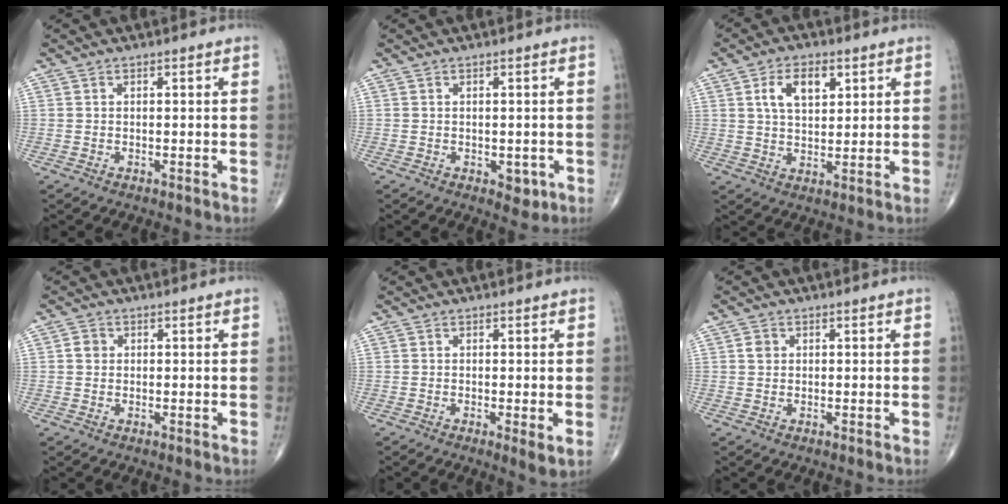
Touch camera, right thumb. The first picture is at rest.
{"total": 2.6, "force": [-0.7, 1.7, 1.8], "torque": [-0.005, 0.001, -0.003]}
{"total": 7.7, "force": [3.0, 4.3, 5.7], "torque": [-0.083, -0.008, 0.054]}
{"total": 1.6, "force": [0.2, 1.5, 0.6], "torque": [-0.006, 0.002, 0.001]}
{"total": 2.5, "force": [-0.4, 0.5, 2.4], "torque": [-0.043, -0.011, -0.010]}
{"total": 1.5, "force": [0.3, 1.3, 0.6], "torque": [-0.007, 0.000, 0.005]}